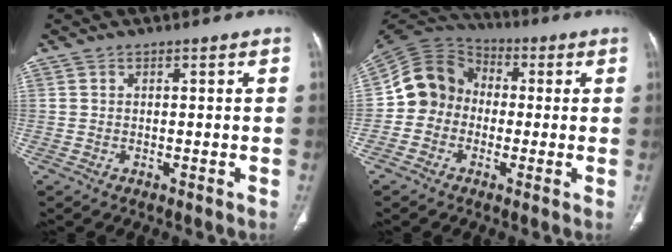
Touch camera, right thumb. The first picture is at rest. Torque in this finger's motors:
{"motor_torque": [-0.28, 0.56, 0.01, -0.21, 0.07]}